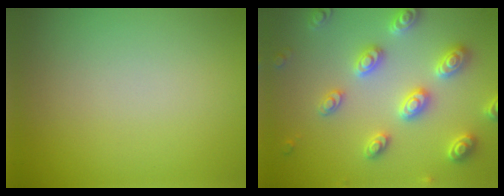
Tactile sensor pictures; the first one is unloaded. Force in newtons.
{"total": 5.2, "press": 5.0, "slide": 1.2}